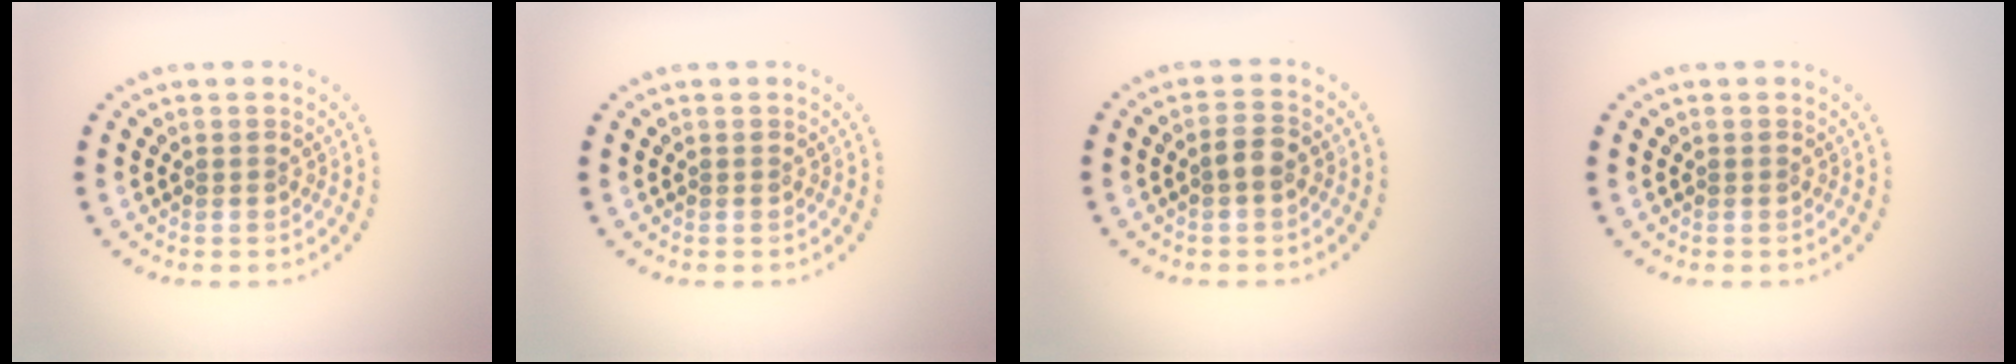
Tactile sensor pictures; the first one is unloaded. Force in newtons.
{"total": 0.0}
{"total": 1.9, "press": 1.9, "slide": 0.3}
{"total": 0.0}